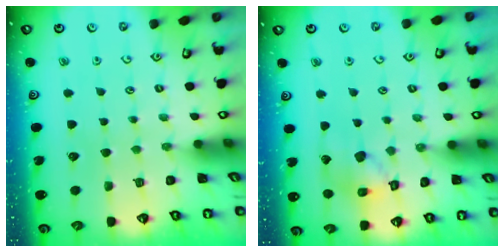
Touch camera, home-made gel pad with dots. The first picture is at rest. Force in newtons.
{"total": 13.1, "press": 13.0, "slide": 1.9}